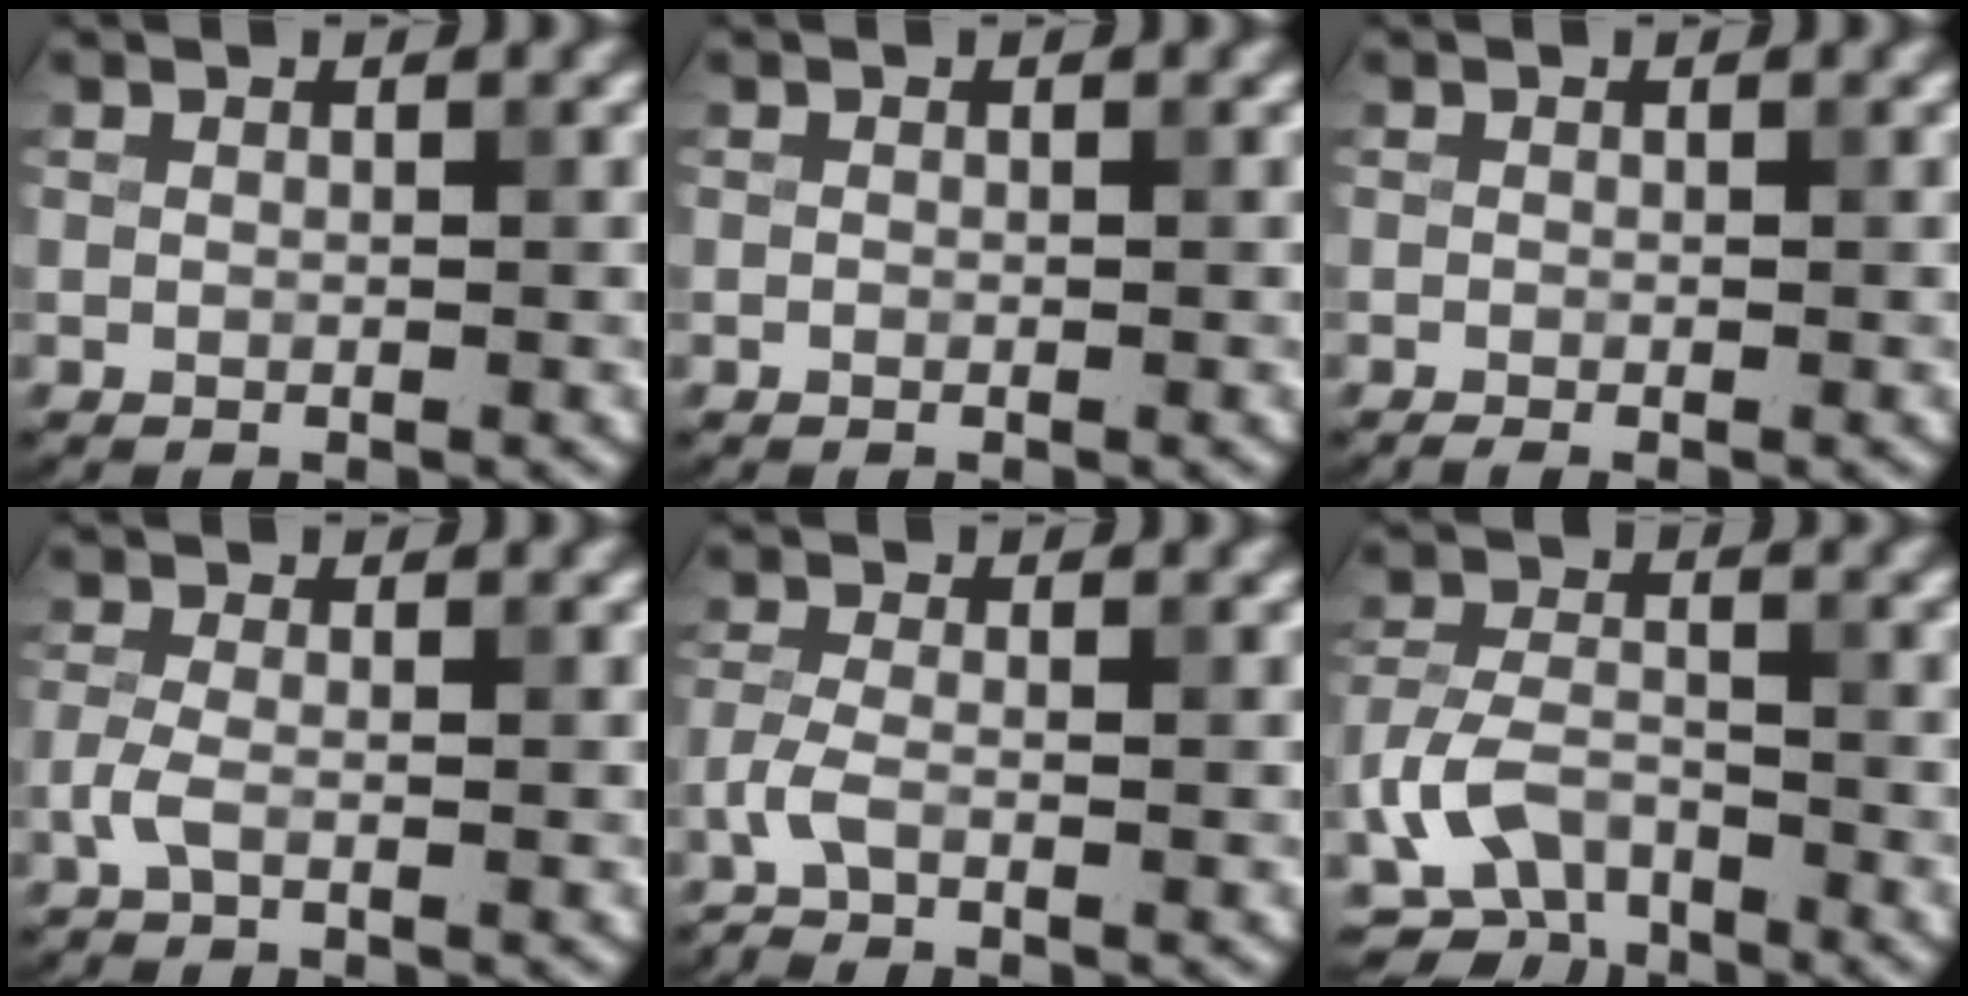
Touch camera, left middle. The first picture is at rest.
{"total": 0.0}
{"total": 0.6, "force": [-0.4, 0.1, 0.4], "torque": [-0.005, -0.001, -0.007]}
{"total": 1.4, "force": [-0.8, 0.3, 1.2], "torque": [-0.029, 0.001, -0.022]}
{"total": 1.8, "force": [-1.3, 0.3, 1.2], "torque": [-0.031, -0.005, -0.040]}
{"total": 5.3, "force": [-3.0, 3.1, 3.0], "torque": [-0.063, -0.001, -0.066]}